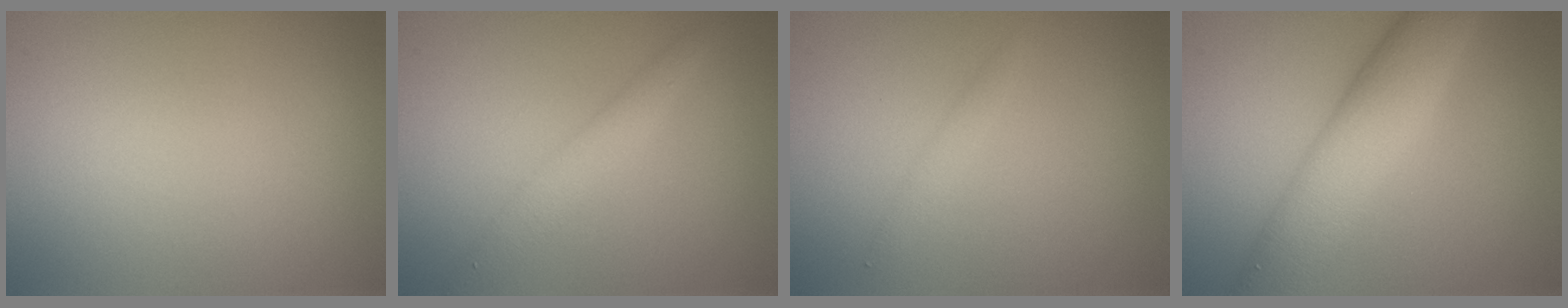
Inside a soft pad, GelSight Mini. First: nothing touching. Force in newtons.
{"total": 2.4, "press": 2.4, "slide": 0.1}
{"total": 0.8, "press": 0.8, "slide": 0.0}
{"total": 7.7, "press": 7.7, "slide": 0.0}